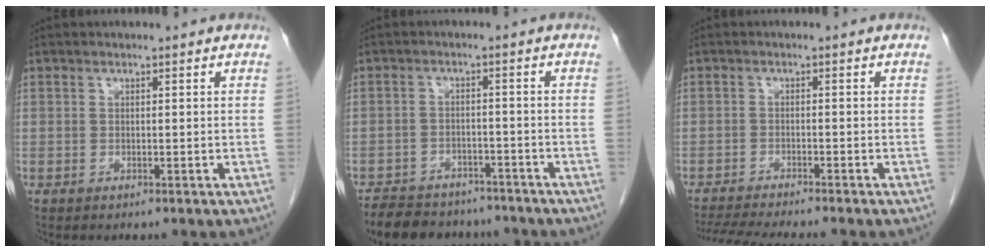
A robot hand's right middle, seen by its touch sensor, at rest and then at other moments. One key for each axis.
{"total": 11.8, "fx": -10.2, "fy": 4.8, "fz": 3.6, "tx": -0.062, "ty": 0.007, "tz": -0.139}
{"total": 9.5, "fx": -8.5, "fy": -0.4, "fz": 4.2, "tx": -0.060, "ty": -0.015, "tz": -0.136}